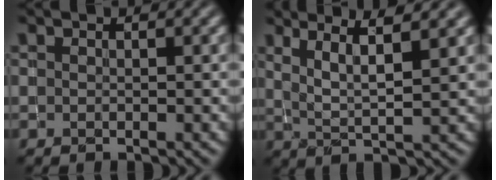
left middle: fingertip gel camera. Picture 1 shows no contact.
{"total": 4.5, "force": [2.3, 0.8, 3.7], "torque": [-0.065, 0.001, 0.042]}